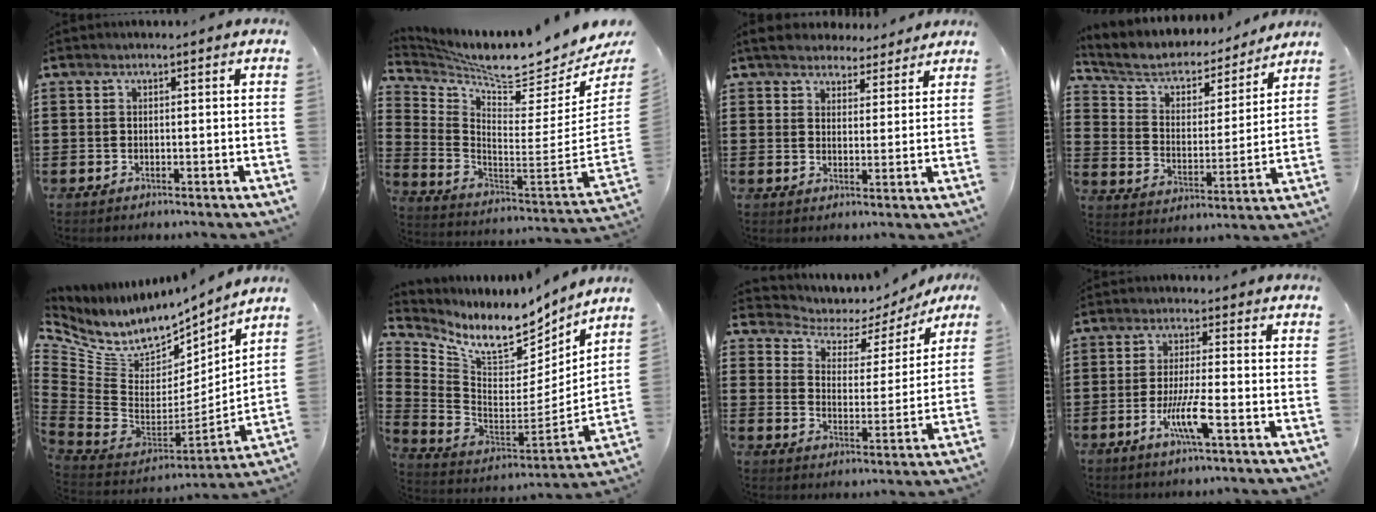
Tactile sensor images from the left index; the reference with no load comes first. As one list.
[{"total": 7.2, "force": [6.8, -0.2, 2.4], "torque": [-0.074, -0.078, 0.106]}, {"total": 4.3, "force": [4.1, 1.2, 0.6], "torque": [-0.028, -0.012, 0.074]}, {"total": 5.4, "force": [4.4, 2.6, 1.8], "torque": [-0.064, -0.029, 0.069]}, {"total": 8.4, "force": [6.0, 4.4, 3.9], "torque": [-0.123, -0.057, 0.104]}, {"total": 9.2, "force": [7.2, 3.4, 4.6], "torque": [-0.111, -0.055, 0.123]}, {"total": 3.7, "force": [3.0, 2.0, 0.7], "torque": [-0.042, -0.022, 0.043]}, {"total": 6.5, "force": [-2.8, 0.5, 5.8], "torque": [-0.115, -0.012, -0.053]}]